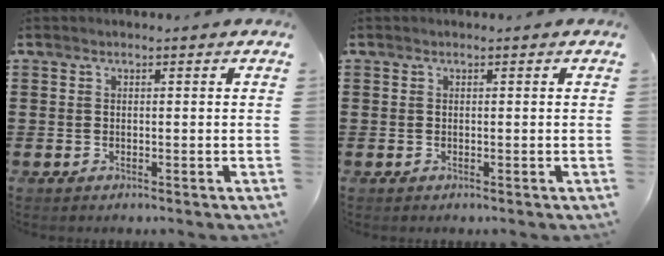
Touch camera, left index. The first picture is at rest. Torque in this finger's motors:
{"motor_torque": [0.00, 0.00, -0.01, 0.02]}